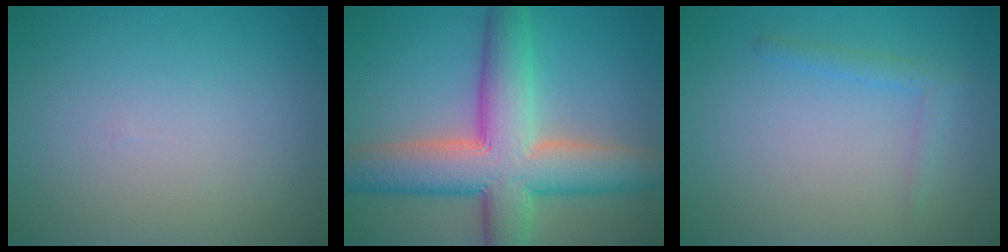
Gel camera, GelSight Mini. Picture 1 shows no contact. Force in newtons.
{"total": 10.4, "press": 10.4, "slide": 0.6}
{"total": 1.3, "press": 1.3, "slide": 0.1}